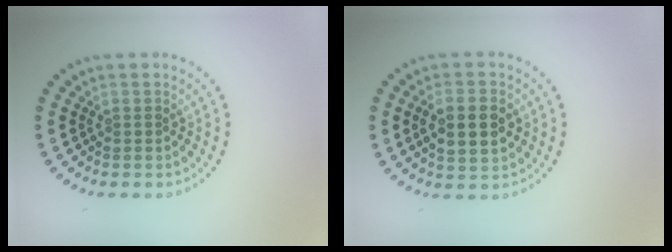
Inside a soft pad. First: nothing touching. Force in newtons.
{"total": 4.0, "press": 4.0, "slide": 0.3}